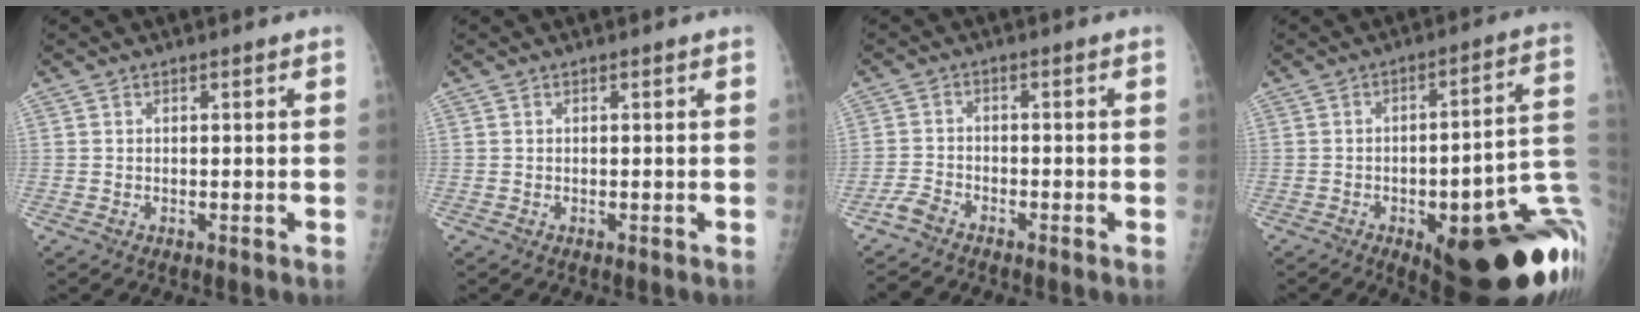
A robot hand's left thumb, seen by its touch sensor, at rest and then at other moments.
{"total": 0.0}
{"total": 2.6, "force": [-2.5, 0.7, 0.4], "torque": [-0.018, 0.007, -0.054]}
{"total": 28.5, "force": [-7.1, 9.3, 26.0], "torque": [-0.255, 0.028, -0.079]}